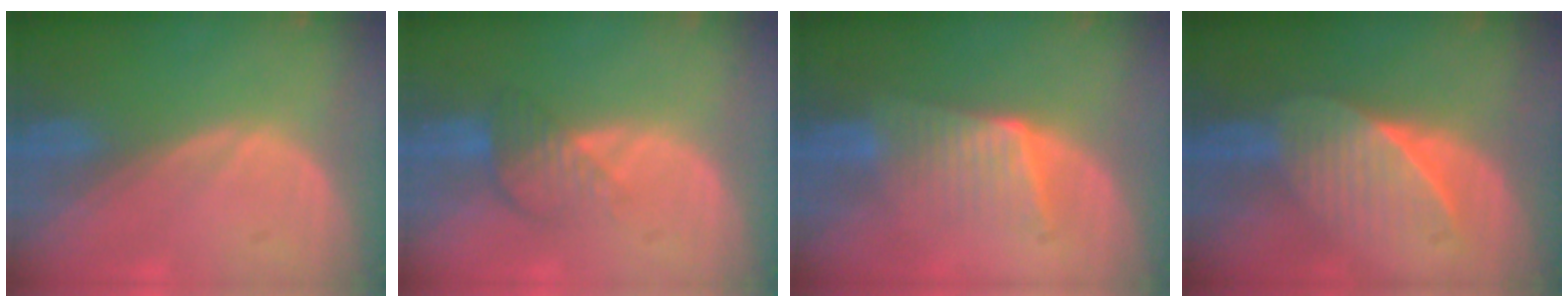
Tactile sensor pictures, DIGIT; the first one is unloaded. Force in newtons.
{"total": 4.5, "press": 3.9, "slide": 2.3}
{"total": 6.7, "press": 5.9, "slide": 3.2}
{"total": 7.5, "press": 6.6, "slide": 3.6}